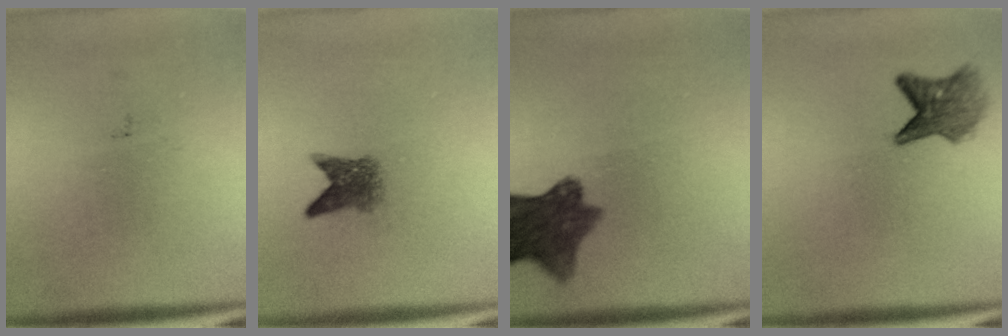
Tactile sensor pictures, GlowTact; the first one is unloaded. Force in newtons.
{"total": 3.0}
{"total": 8.7}
{"total": 4.2}